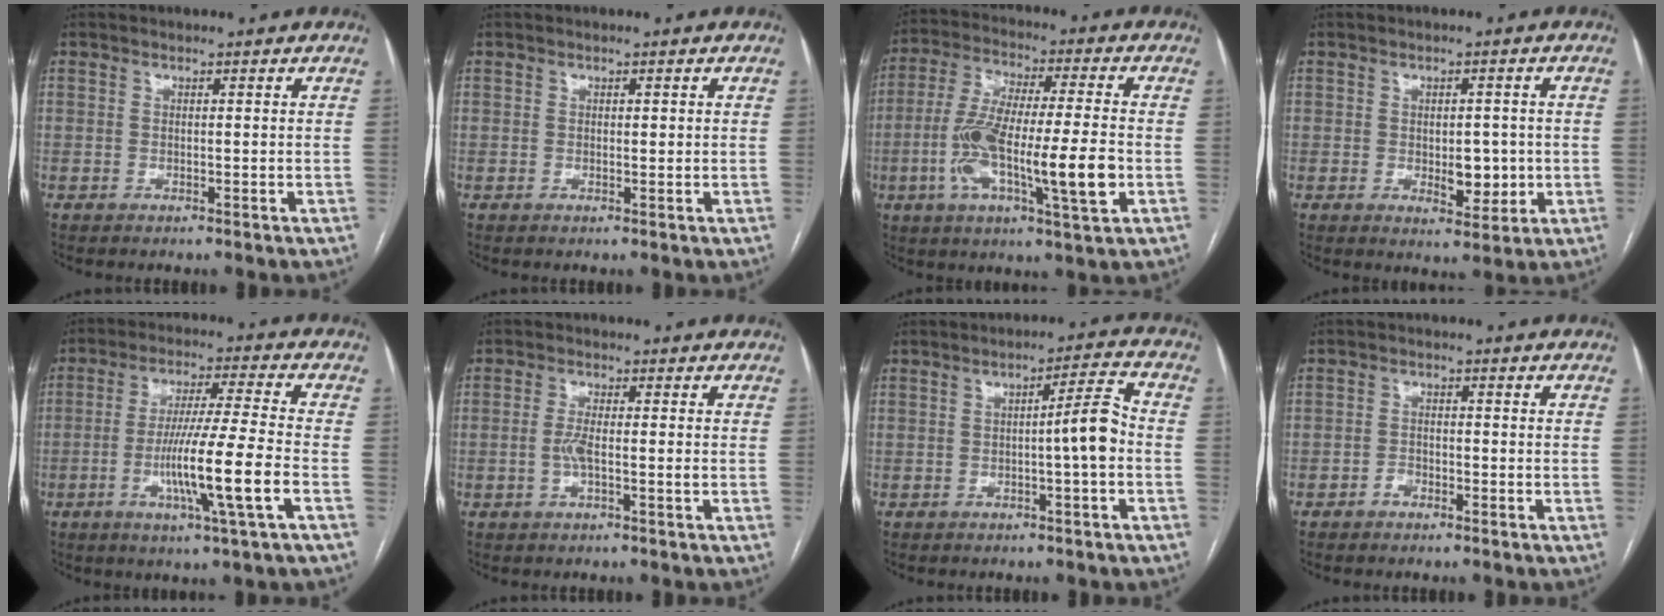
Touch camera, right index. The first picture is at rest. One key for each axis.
{"total": 0.6, "fx": 0.2, "fy": 0.3, "fz": 0.5, "tx": -0.007, "ty": 0.000, "tz": 0.003}
{"total": 16.5, "fx": -3.7, "fy": 2.1, "fz": 15.9, "tx": -0.302, "ty": -0.002, "tz": -0.063}
{"total": 5.2, "fx": -0.5, "fy": 2.8, "fz": 4.3, "tx": -0.054, "ty": -0.001, "tz": 0.003}
{"total": 12.4, "fx": -3.7, "fy": -1.0, "fz": 11.8, "tx": -0.219, "ty": -0.012, "tz": -0.070}
{"total": 3.0, "fx": -0.5, "fy": 0.3, "fz": 3.0, "tx": -0.063, "ty": -0.002, "tz": -0.011}
{"total": 5.8, "fx": -1.0, "fy": -0.2, "fz": 5.7, "tx": -0.081, "ty": 0.013, "tz": -0.015}
{"total": 1.7, "fx": -1.2, "fy": 1.0, "fz": 0.6, "tx": -0.008, "ty": 0.006, "tz": -0.022}